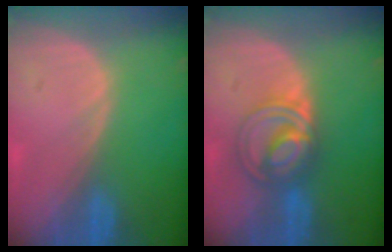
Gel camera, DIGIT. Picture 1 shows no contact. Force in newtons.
{"total": 6.4, "press": 6.4, "slide": 0.3}